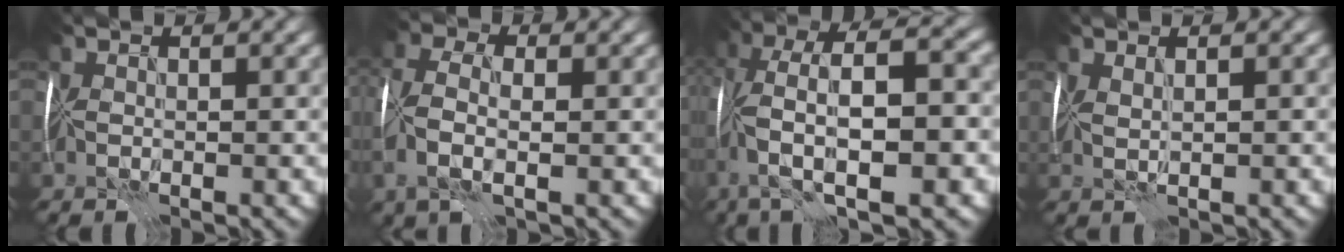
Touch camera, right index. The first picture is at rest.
{"total": 4.7, "force": [-0.8, 2.4, 4.0], "torque": [-0.104, 0.006, -0.023]}
{"total": 9.7, "force": [-1.1, 3.3, 9.1], "torque": [-0.165, 0.021, -0.019]}
{"total": 0.8, "force": [0.4, -0.6, 0.1], "torque": [-0.008, 0.001, 0.015]}